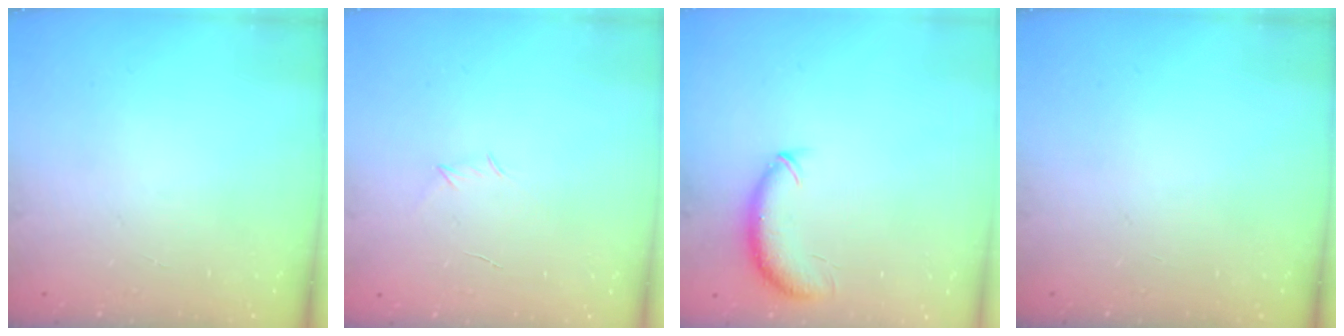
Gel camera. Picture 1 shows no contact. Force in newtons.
{"total": 3.2, "press": 3.1, "slide": 0.8}
{"total": 8.7, "press": 8.6, "slide": 1.6}
{"total": 0.0}